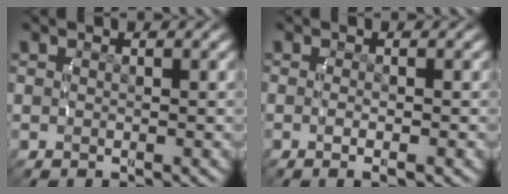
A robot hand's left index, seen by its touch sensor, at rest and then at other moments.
{"total": 1.8, "force": [-1.0, -0.1, 1.4], "torque": [-0.025, -0.002, -0.015]}